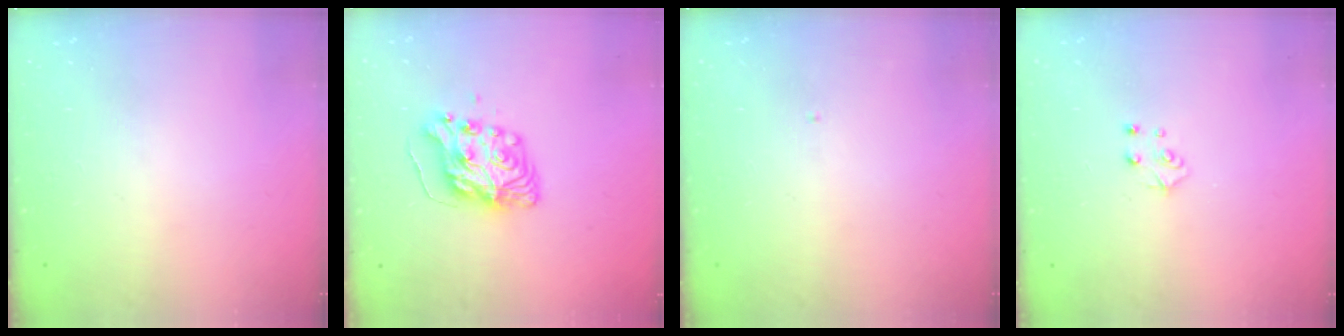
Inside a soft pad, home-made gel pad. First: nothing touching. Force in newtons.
{"total": 10.1, "press": 10.0, "slide": 1.1}
{"total": 0.0}
{"total": 4.5, "press": 4.4, "slide": 0.4}